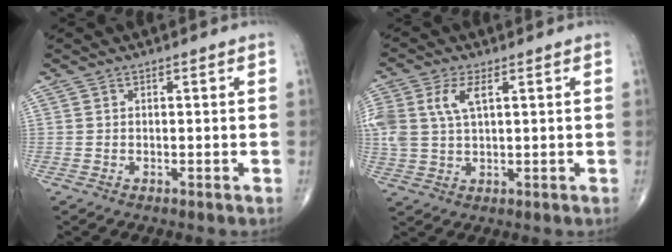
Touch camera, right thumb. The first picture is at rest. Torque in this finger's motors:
{"motor_torque": [-0.11, 0.16, 0.93, 0.02, 0.10]}